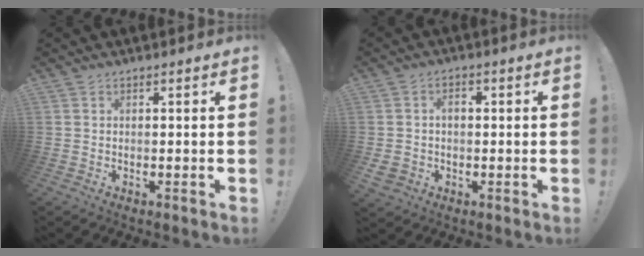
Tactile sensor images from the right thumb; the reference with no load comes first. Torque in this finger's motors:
{"motor_torque": [0.56, 0.66, 0.01, -0.12, 0.01]}